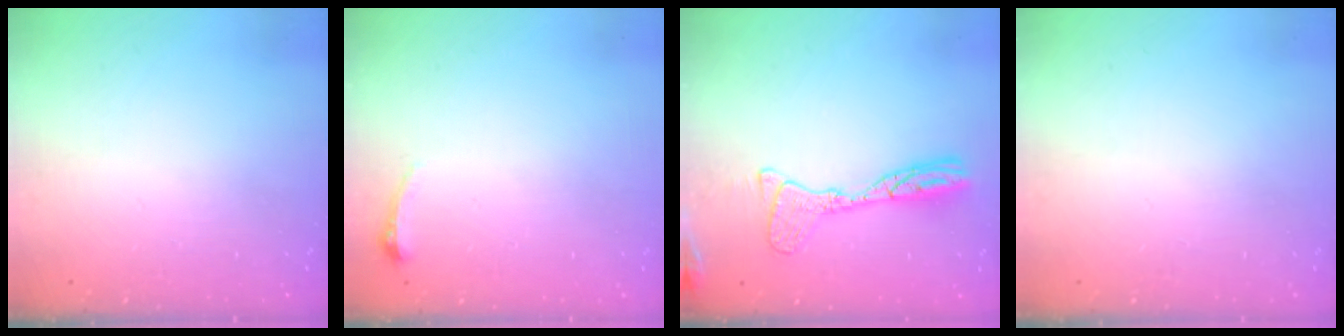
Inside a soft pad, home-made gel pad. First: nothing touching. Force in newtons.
{"total": 4.2, "press": 3.9, "slide": 1.7}
{"total": 13.5, "press": 13.5, "slide": 1.3}
{"total": 0.0}